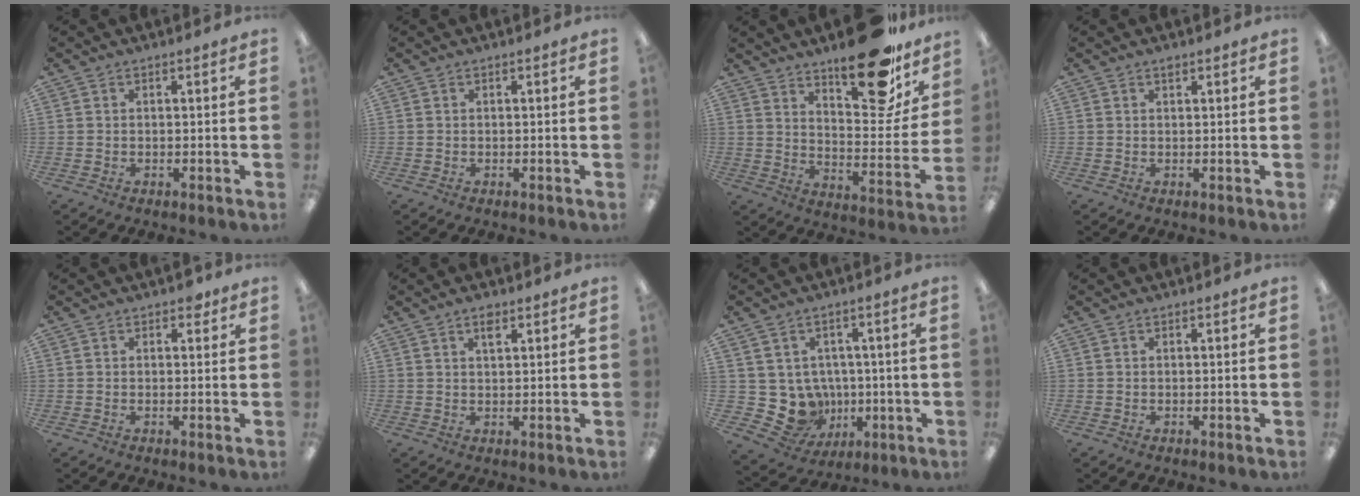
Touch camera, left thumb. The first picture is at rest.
{"total": 0.0}
{"total": 20.1, "force": [15.1, 7.2, 11.2], "torque": [-0.147, -0.104, 0.250]}
{"total": 1.0, "force": [0.8, 0.4, 0.5], "torque": [-0.013, 0.001, 0.014]}
{"total": 2.0, "force": [1.2, 1.2, 1.1], "torque": [-0.008, -0.002, 0.017]}
{"total": 2.9, "force": [1.9, 1.2, 1.9], "torque": [-0.027, -0.003, 0.029]}
{"total": 9.0, "force": [0.0, 8.7, 2.3], "torque": [-0.077, -0.016, 0.014]}
{"total": 0.0}